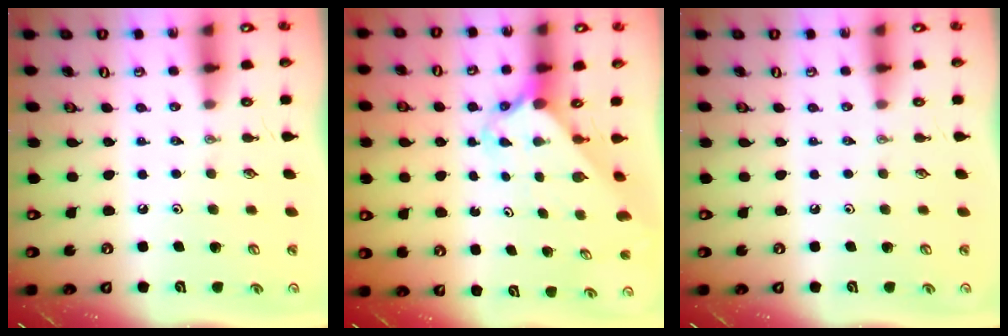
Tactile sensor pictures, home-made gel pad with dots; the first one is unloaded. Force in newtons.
{"total": 2.3, "press": 2.3, "slide": 0.1}
{"total": 0.0}